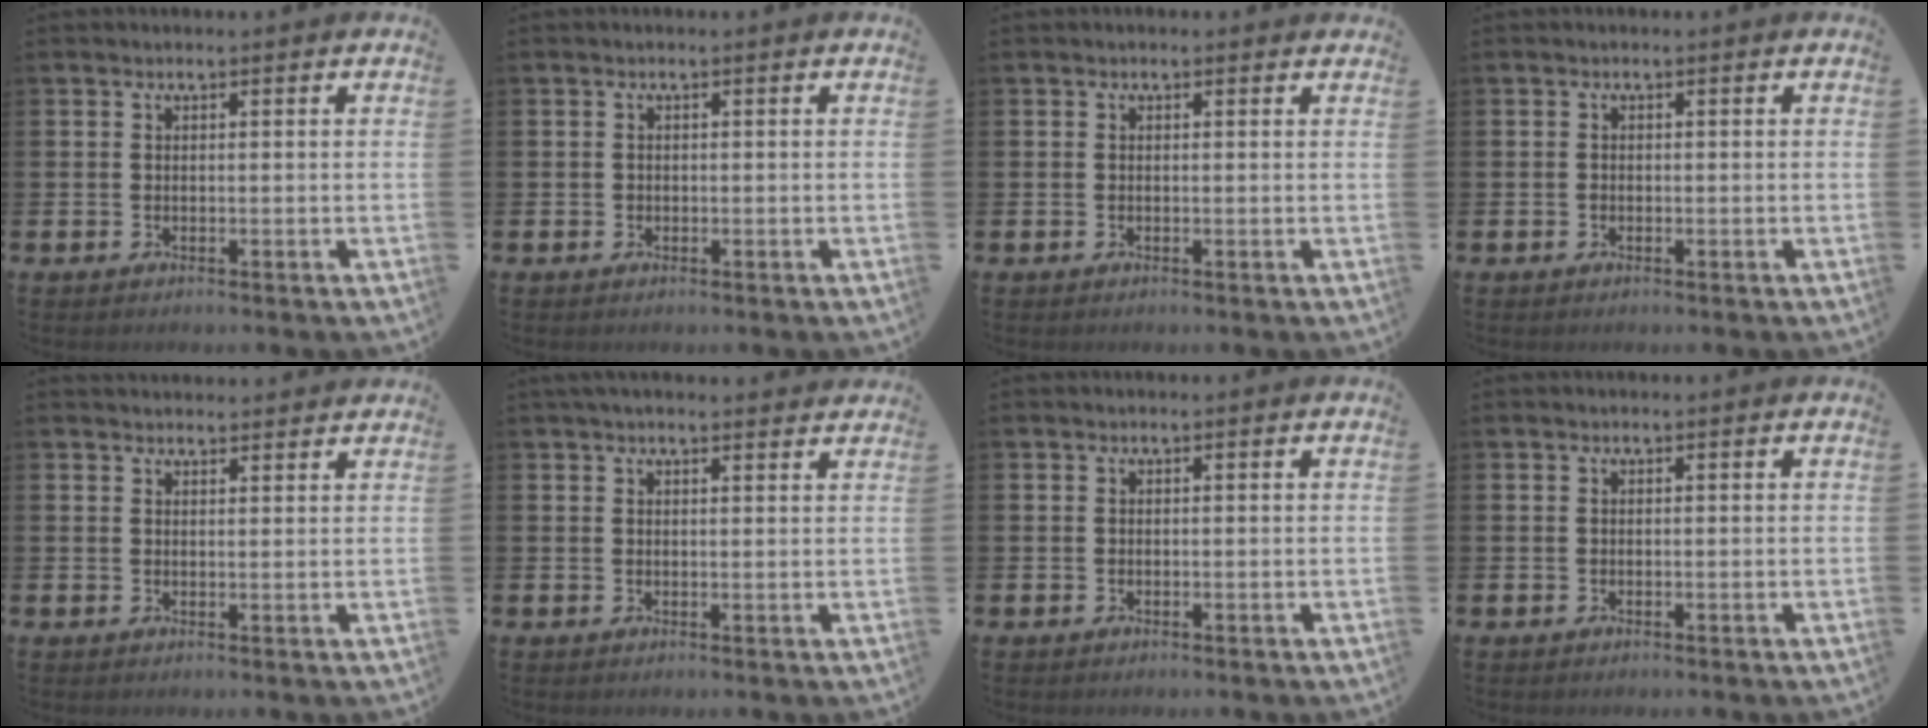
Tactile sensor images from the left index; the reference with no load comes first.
{"total": 0.5, "force": [-0.2, 0.5, 0.1], "torque": [-0.001, 0.005, -0.005]}
{"total": 0.0}
{"total": 0.5, "force": [-0.3, 0.4, 0.1], "torque": [-0.010, 0.007, -0.007]}
{"total": 2.0, "force": [1.9, 0.4, 0.0], "torque": [0.006, -0.009, 0.034]}
{"total": 1.9, "force": [1.8, 0.2, 0.6], "torque": [-0.014, -0.002, 0.032]}
{"total": 0.0}
{"total": 0.0}